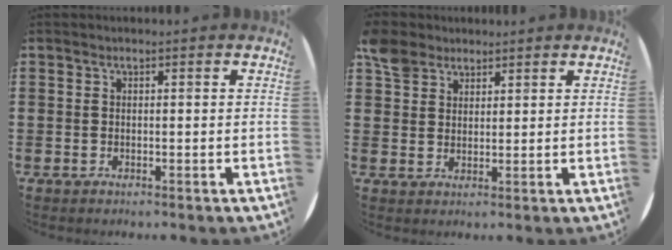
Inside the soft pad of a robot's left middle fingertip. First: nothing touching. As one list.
[{"total": 4.5, "force": [3.6, 2.6, 0.9], "torque": [-0.024, -0.001, 0.070]}]